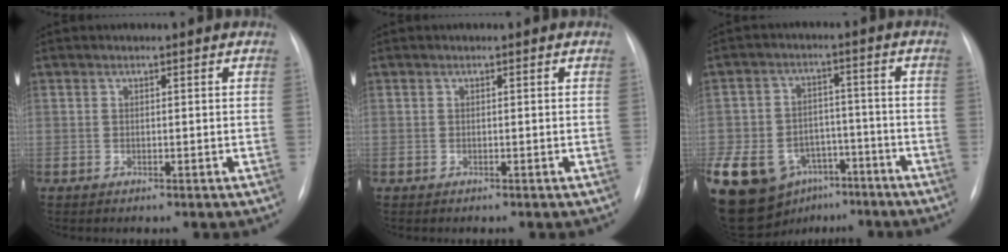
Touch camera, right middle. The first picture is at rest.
{"total": 0.0}
{"total": 26.5, "force": [-13.3, 19.1, 12.6], "torque": [-0.369, 0.003, -0.200]}